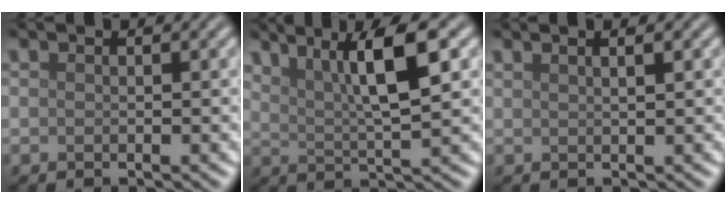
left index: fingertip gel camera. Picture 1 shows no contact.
{"total": 6.0, "force": [2.8, 1.1, 5.2], "torque": [-0.086, 0.002, 0.051]}
{"total": 2.1, "force": [1.2, 0.8, 1.5], "torque": [-0.004, 0.001, -0.001]}